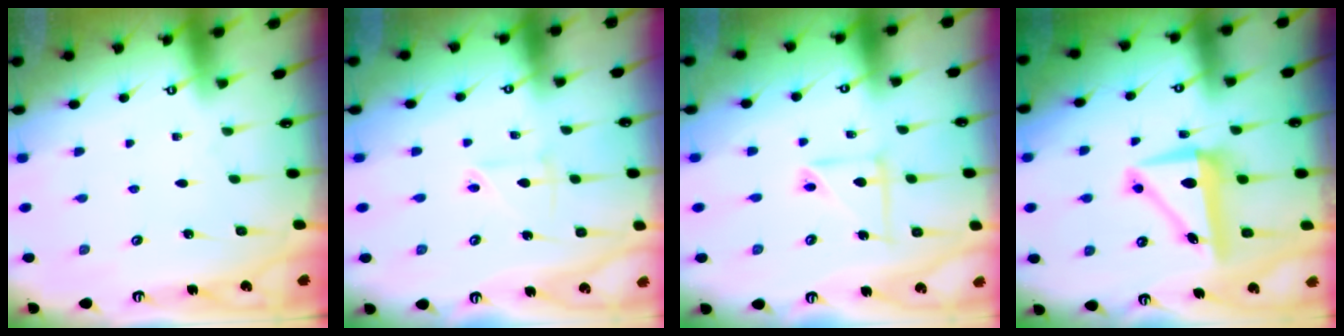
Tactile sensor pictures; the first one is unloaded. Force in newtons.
{"total": 2.8, "press": 2.7, "slide": 0.9}
{"total": 6.5, "press": 6.4, "slide": 1.5}
{"total": 7.9, "press": 7.7, "slide": 1.8}